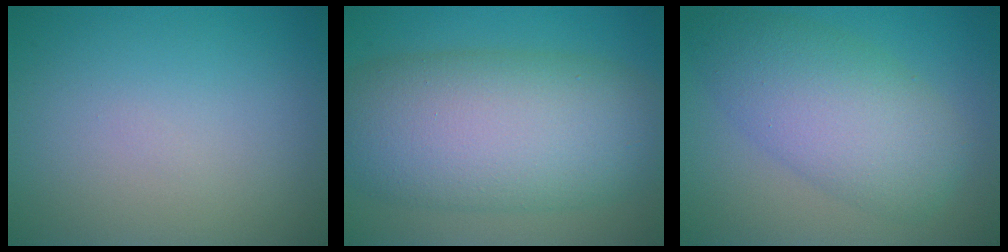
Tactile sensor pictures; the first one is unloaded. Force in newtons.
{"total": 12.0, "press": 12.0, "slide": 0.3}
{"total": 7.2, "press": 7.2, "slide": 0.2}